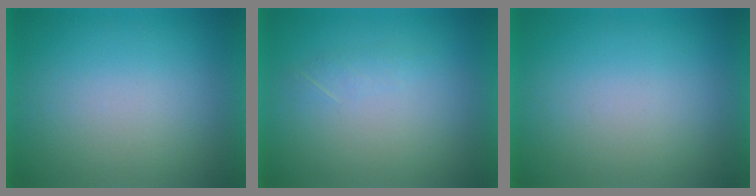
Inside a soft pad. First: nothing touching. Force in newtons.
{"total": 1.3}
{"total": 0.0}